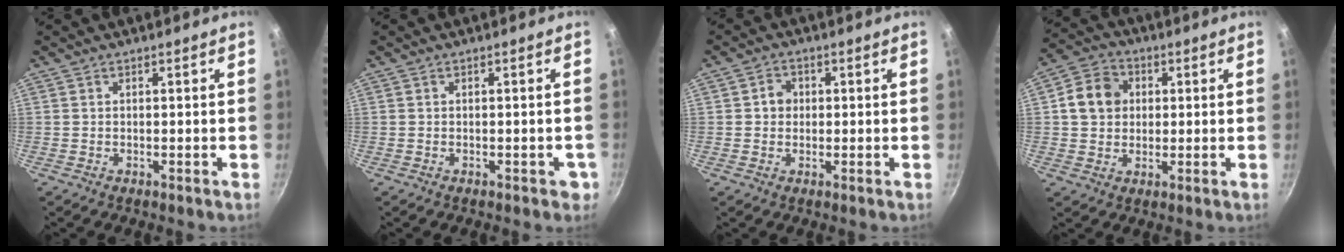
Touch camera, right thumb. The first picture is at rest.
{"total": 1.9, "force": [-0.7, 1.3, 1.3], "torque": [0.004, 0.012, -0.005]}
{"total": 3.1, "force": [0.2, 2.8, 1.3], "torque": [-0.003, 0.007, 0.000]}
{"total": 8.6, "force": [1.4, 7.3, 4.2], "torque": [-0.047, 0.013, 0.012]}